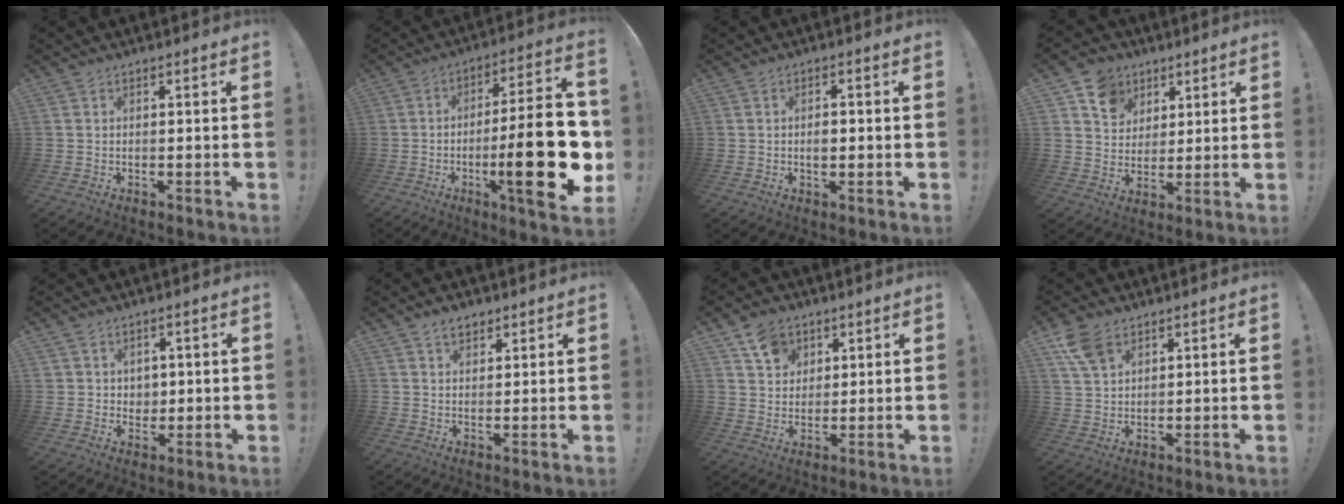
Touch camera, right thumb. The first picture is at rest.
{"total": 24.8, "force": [-5.4, 5.8, 23.5], "torque": [-0.357, 0.016, -0.081]}
{"total": 2.4, "force": [-0.5, 1.4, 1.8], "torque": [-0.009, -0.004, -0.014]}
{"total": 10.0, "force": [5.3, 8.1, 2.6], "torque": [-0.044, -0.029, 0.106]}
{"total": 4.1, "force": [2.2, 3.5, 0.0], "torque": [0.003, -0.014, 0.040]}
{"total": 4.0, "force": [2.7, 2.4, 1.7], "torque": [-0.025, -0.009, 0.049]}
{"total": 8.2, "force": [4.5, 6.4, 2.3], "torque": [-0.029, -0.023, 0.086]}
{"total": 8.1, "force": [4.8, 4.9, 4.2], "torque": [-0.078, -0.011, 0.096]}